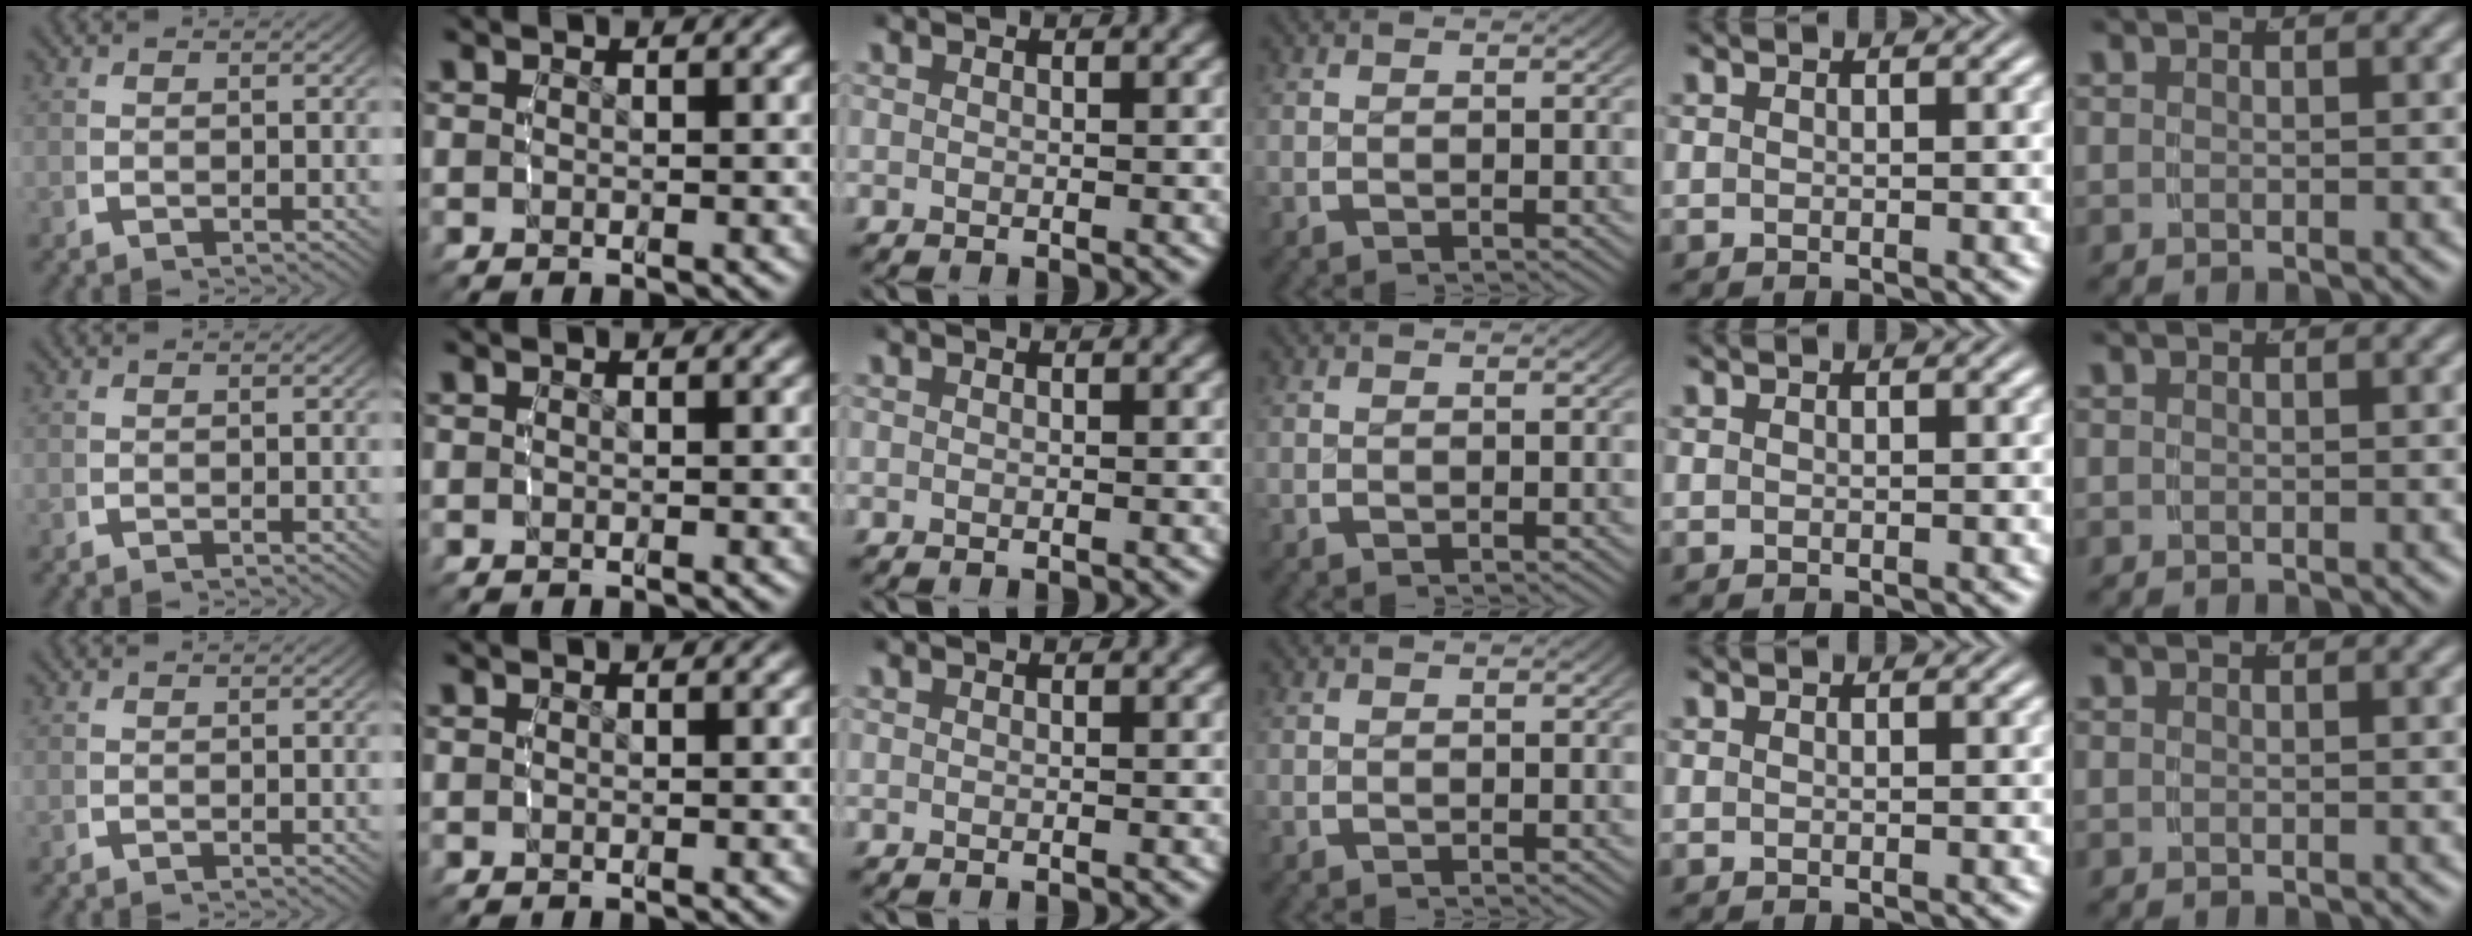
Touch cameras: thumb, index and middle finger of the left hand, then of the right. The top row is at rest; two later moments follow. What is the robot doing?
{"motion": "reach", "object": "shoes"}